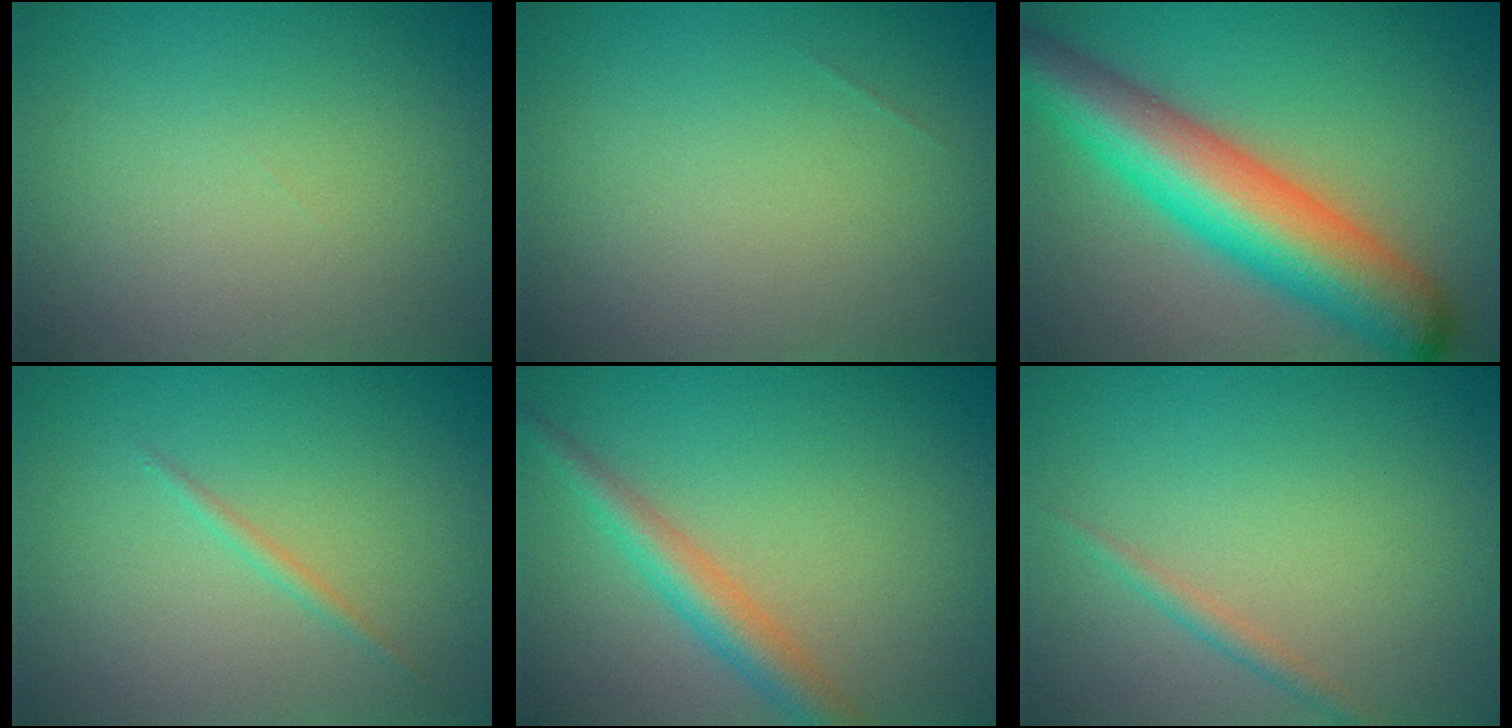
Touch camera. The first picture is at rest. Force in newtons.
{"total": 0.0}
{"total": 10.5, "press": 10.5, "slide": 0.4}
{"total": 0.8, "press": 0.8, "slide": 0.0}
{"total": 3.4, "press": 3.4, "slide": 0.1}
{"total": 1.1, "press": 1.1, "slide": 0.1}